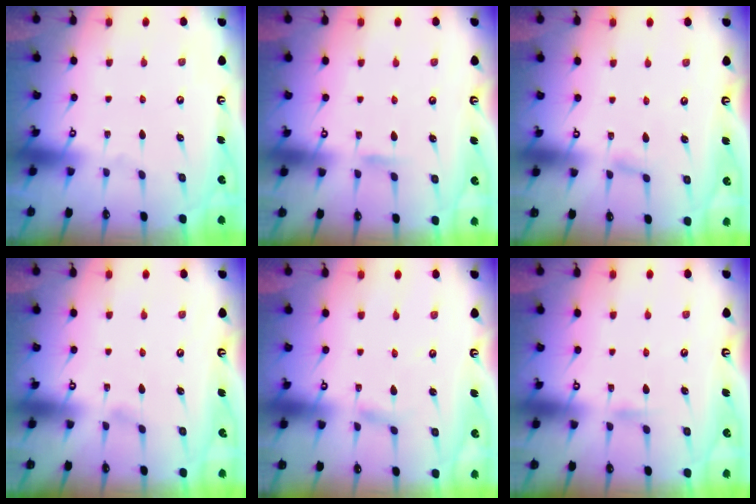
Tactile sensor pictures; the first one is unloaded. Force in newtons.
{"total": 4.6, "press": 4.6, "slide": 0.5}
{"total": 4.4, "press": 4.4, "slide": 0.5}
{"total": 2.4, "press": 2.4, "slide": 0.3}
{"total": 2.8, "press": 2.8, "slide": 0.4}
{"total": 4.9, "press": 4.9, "slide": 0.5}